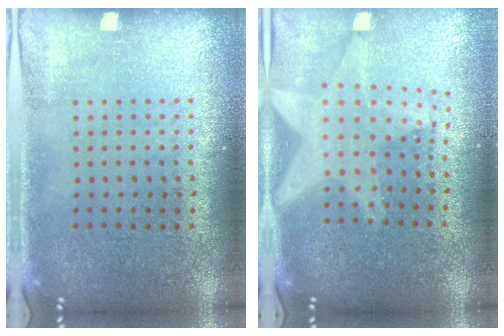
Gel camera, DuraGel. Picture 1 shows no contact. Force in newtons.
{"total": 2.2, "press": 1.8, "slide": 1.3}